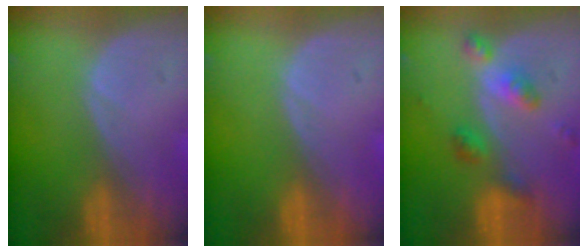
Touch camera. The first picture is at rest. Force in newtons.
{"total": 0.0}
{"total": 6.0, "press": 5.3, "slide": 2.8}